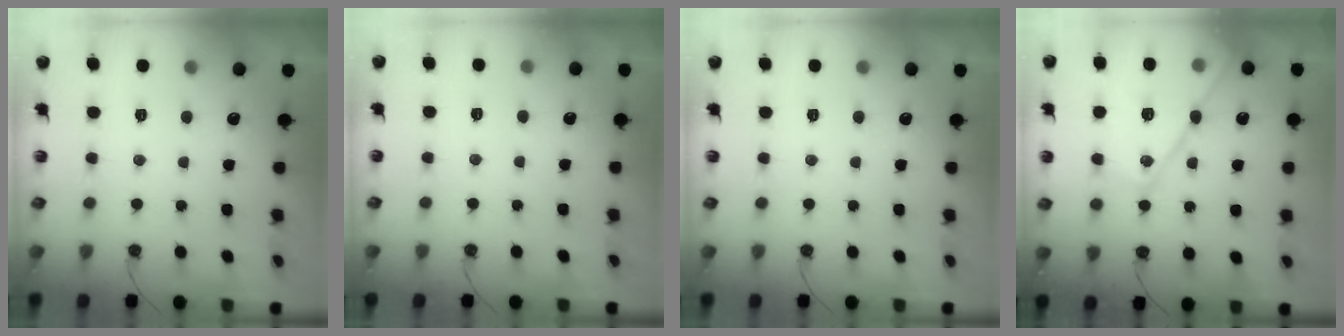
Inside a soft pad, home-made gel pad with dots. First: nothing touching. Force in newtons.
{"total": 2.7, "press": 2.7, "slide": 0.5}
{"total": 0.0}
{"total": 17.1, "press": 17.1, "slide": 1.1}